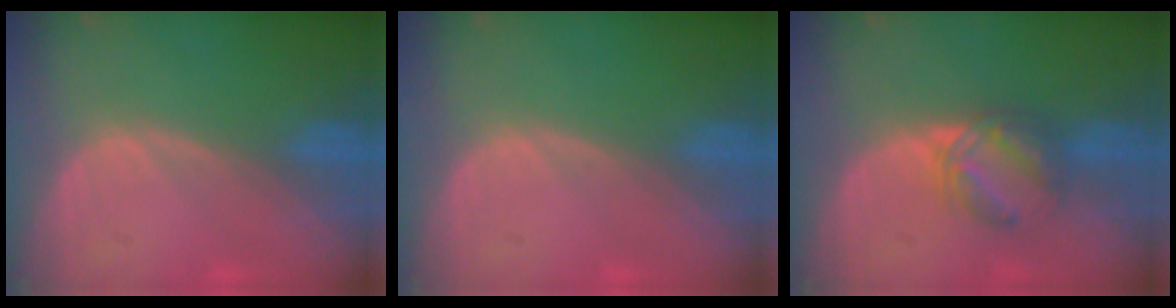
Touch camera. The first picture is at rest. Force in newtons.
{"total": 0.0}
{"total": 5.9, "press": 5.3, "slide": 2.6}